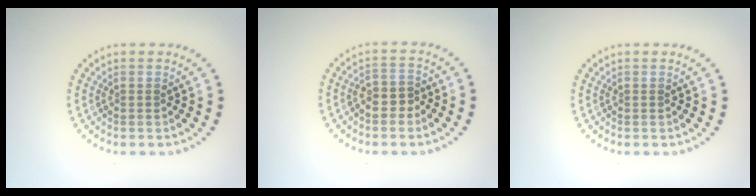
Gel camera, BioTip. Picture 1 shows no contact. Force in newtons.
{"total": 2.2, "press": 2.1, "slide": 0.7}
{"total": 0.0}